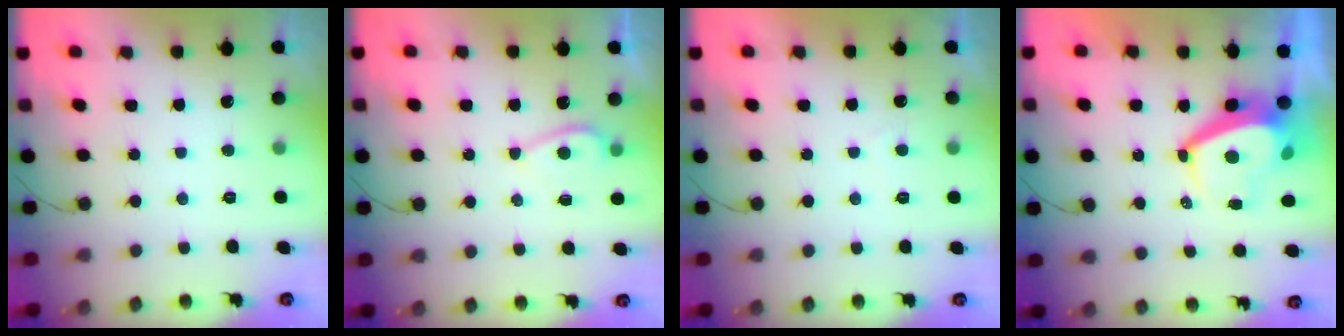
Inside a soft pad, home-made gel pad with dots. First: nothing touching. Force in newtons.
{"total": 3.7, "press": 3.2, "slide": 1.7}
{"total": 0.5, "press": 0.0, "slide": 0.5}
{"total": 7.5, "press": 7.5, "slide": 1.0}